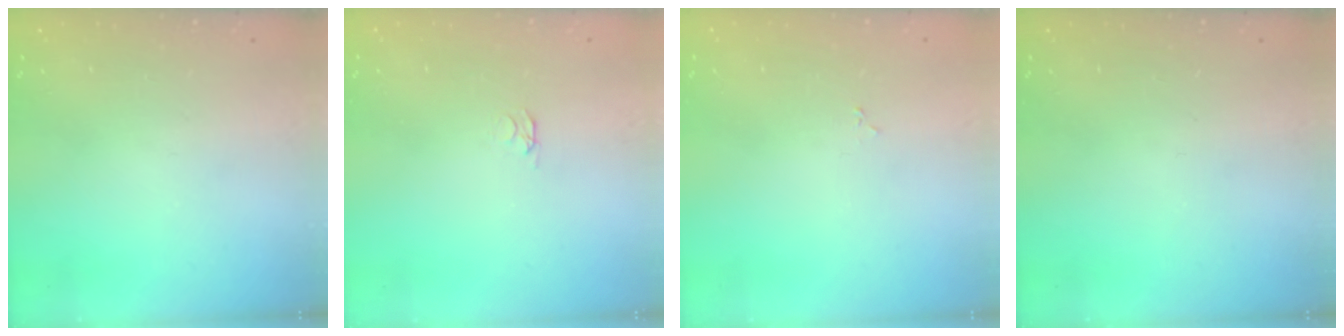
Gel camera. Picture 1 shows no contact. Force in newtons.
{"total": 2.1, "press": 2.0, "slide": 0.3}
{"total": 1.9, "press": 1.9, "slide": 0.3}
{"total": 0.0}